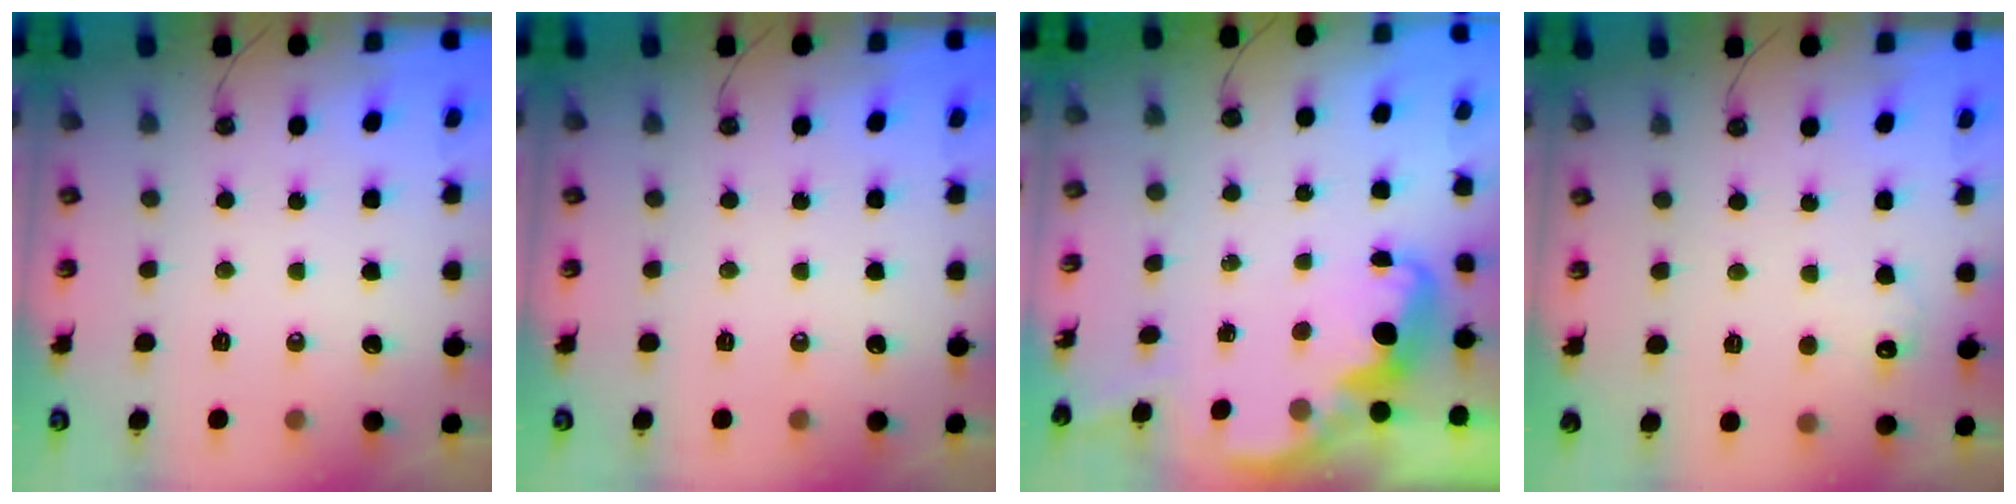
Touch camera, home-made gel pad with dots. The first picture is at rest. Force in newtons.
{"total": 0.0}
{"total": 2.7, "press": 2.6, "slide": 0.5}
{"total": 5.6, "press": 5.5, "slide": 1.2}